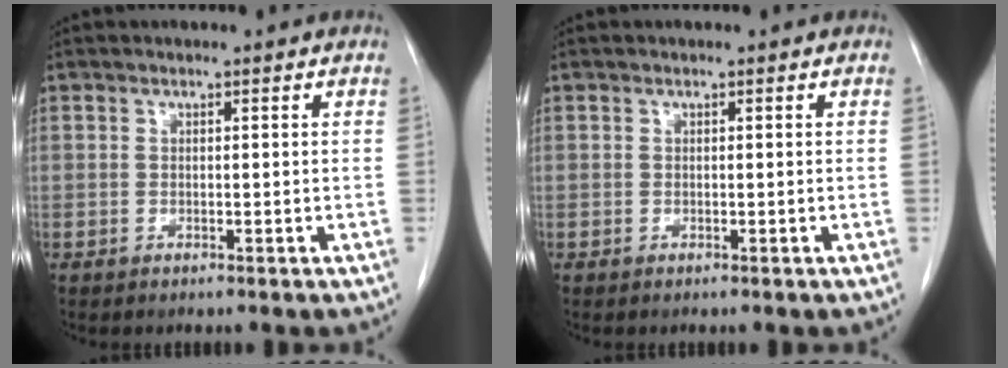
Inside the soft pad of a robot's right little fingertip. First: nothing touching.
{"total": 0.0}